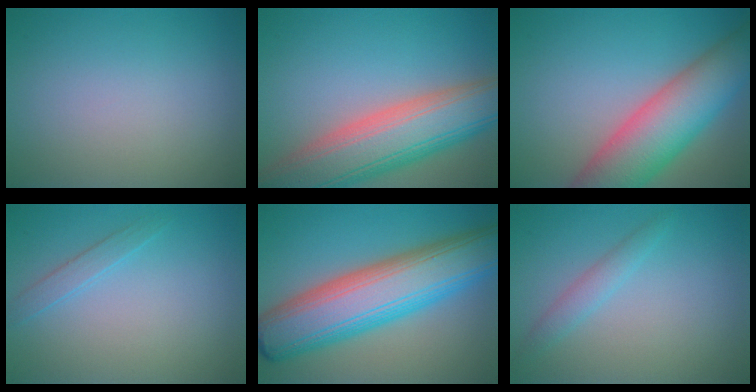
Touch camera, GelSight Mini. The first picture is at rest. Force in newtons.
{"total": 10.8, "press": 10.7, "slide": 0.6}
{"total": 9.9, "press": 9.9, "slide": 0.5}
{"total": 1.4, "press": 1.4, "slide": 0.1}
{"total": 11.8, "press": 11.8, "slide": 0.4}
{"total": 1.7, "press": 1.7, "slide": 0.1}